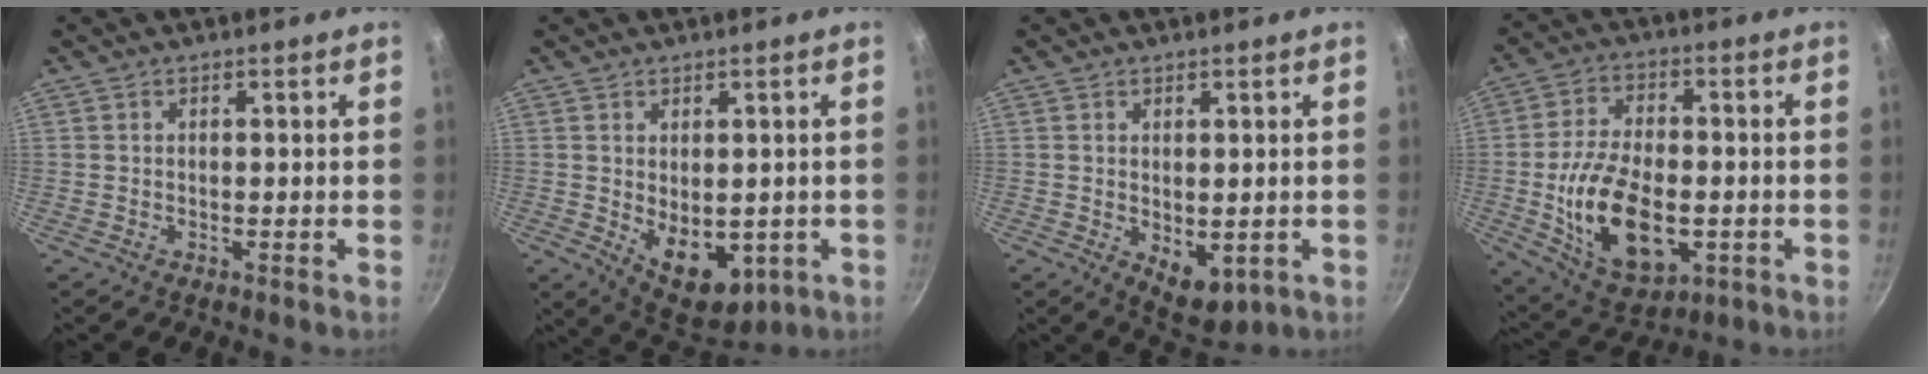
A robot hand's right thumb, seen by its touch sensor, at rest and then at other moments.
{"total": 10.6, "force": [-1.6, 6.8, 8.0], "torque": [-0.089, -0.017, 0.000]}
{"total": 6.6, "force": [-0.9, 4.0, 5.2], "torque": [-0.060, -0.015, 0.002]}
{"total": 18.2, "force": [-3.4, 10.5, 14.5], "torque": [-0.250, 0.009, -0.044]}